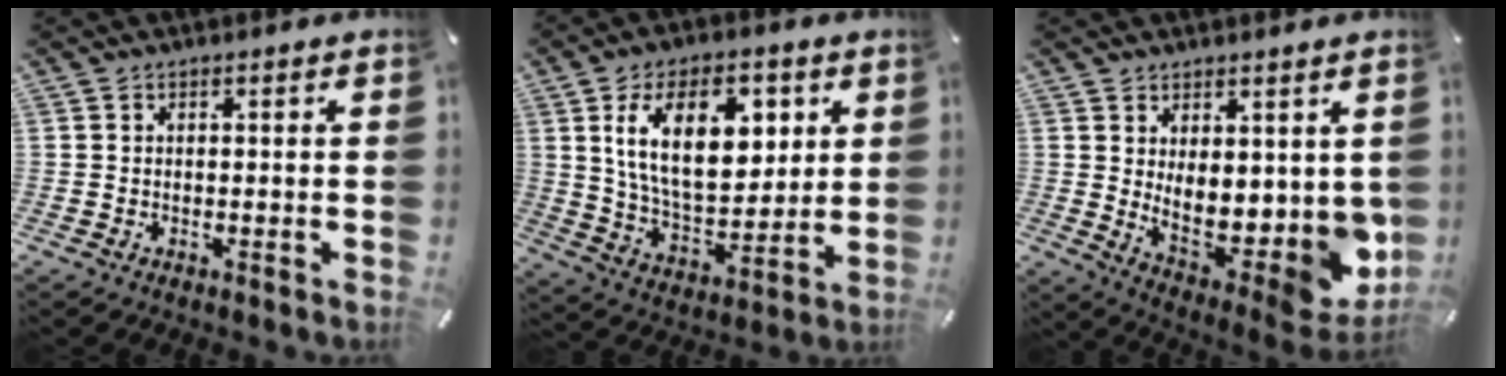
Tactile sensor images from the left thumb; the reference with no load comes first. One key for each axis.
{"total": 18.2, "fx": 6.7, "fy": 10.2, "fz": 13.4, "tx": -0.235, "ty": -0.007, "tz": 0.111}
{"total": 10.3, "fx": 1.7, "fy": 5.8, "fz": 8.4, "tx": -0.080, "ty": -0.053, "tz": 0.047}